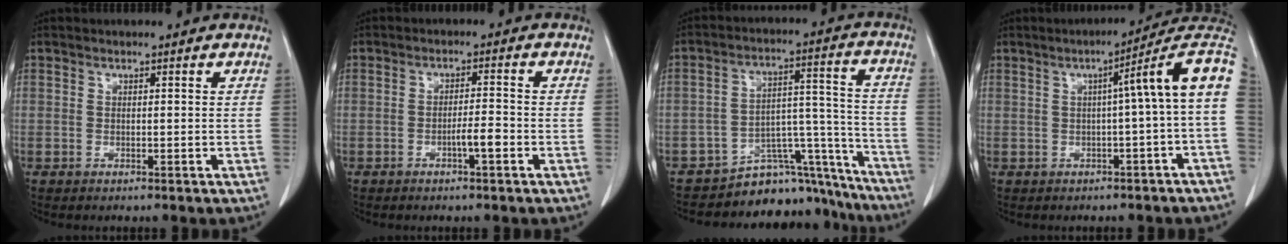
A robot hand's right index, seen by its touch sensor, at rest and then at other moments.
{"total": 3.0, "force": [-1.4, 0.2, 2.7], "torque": [-0.042, 0.001, -0.025]}
{"total": 13.2, "force": [-12.4, 4.5, 0.7], "torque": [0.028, 0.093, -0.178]}
{"total": 9.6, "force": [0.6, -0.7, 9.6], "torque": [-0.118, 0.035, 0.001]}